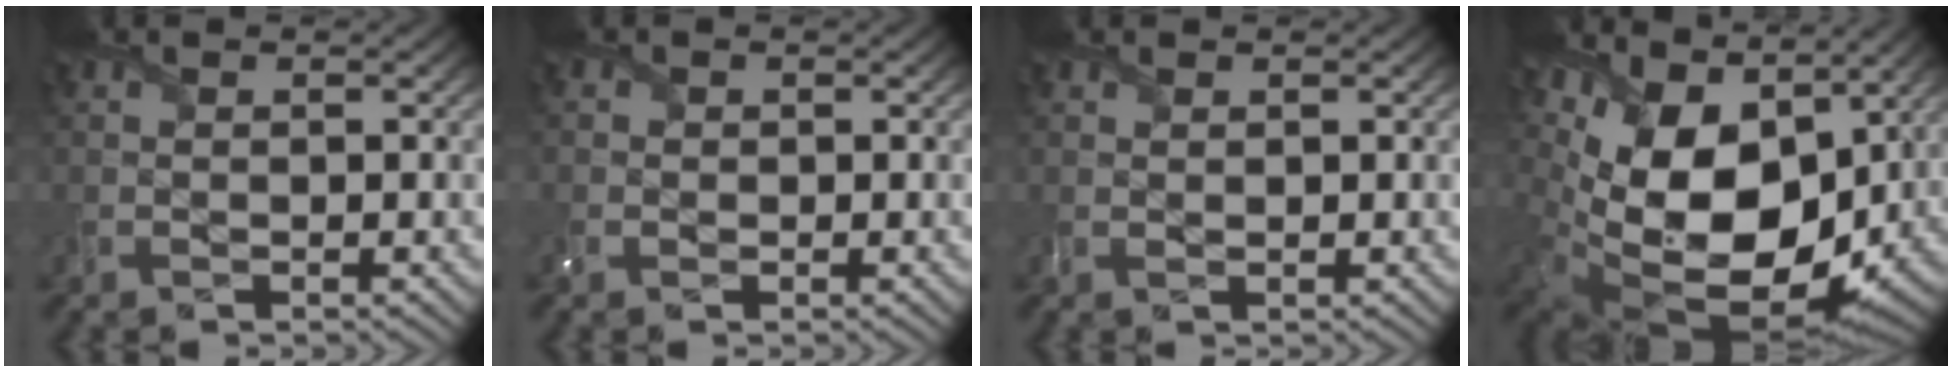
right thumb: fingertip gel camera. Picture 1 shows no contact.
{"total": 1.2, "force": [-0.2, 1.2, 0.3], "torque": [-0.004, -0.004, -0.007]}
{"total": 0.6, "force": [0.5, 0.2, 0.3], "torque": [-0.010, 0.001, 0.010]}
{"total": 17.5, "force": [4.7, 11.5, 12.3], "torque": [-0.269, -0.025, 0.114]}